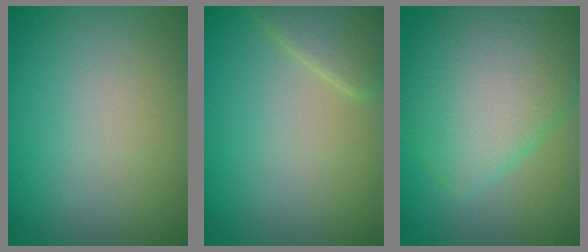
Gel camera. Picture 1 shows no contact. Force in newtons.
{"total": 2.7, "press": 2.6, "slide": 0.2}
{"total": 8.4, "press": 8.4, "slide": 0.1}